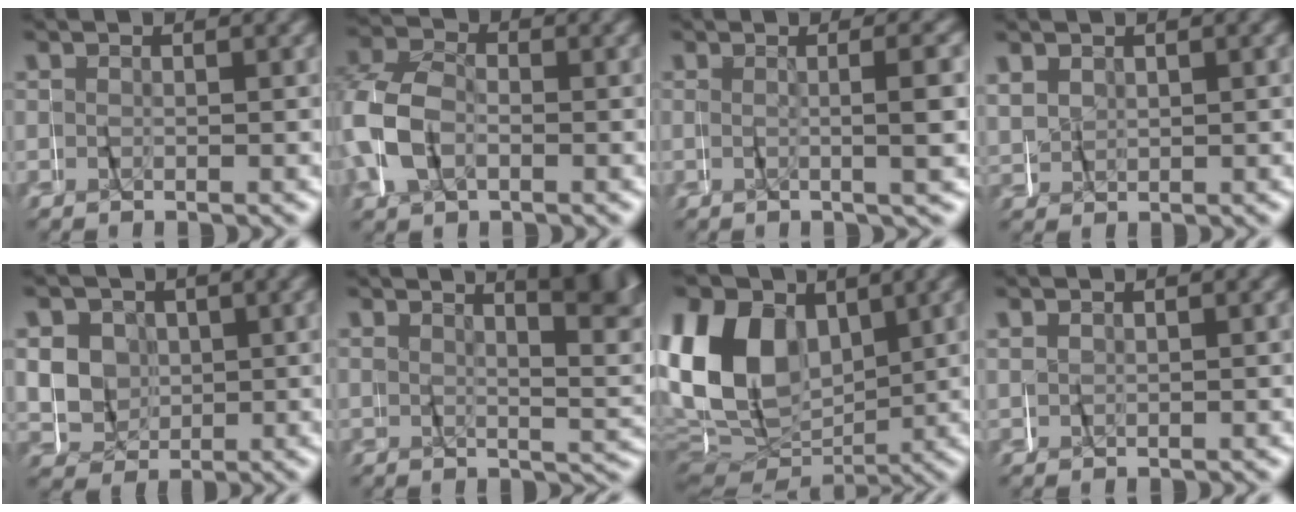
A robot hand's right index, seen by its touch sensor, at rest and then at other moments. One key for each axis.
{"total": 7.1, "fx": 0.0, "fy": 6.2, "fz": 3.5, "tx": -0.096, "ty": 0.002, "tz": -0.012}
{"total": 2.2, "fx": -0.5, "fy": -1.2, "fz": 1.8, "tx": -0.033, "ty": 0.005, "tz": -0.005}
{"total": 1.5, "fx": 1.1, "fy": 1.0, "fz": -0.2, "tx": -0.010, "ty": 0.003, "tz": 0.023}
{"total": 10.9, "fx": 1.7, "fy": 10.3, "fz": 2.9, "tx": -0.104, "ty": -0.014, "tz": 0.024}
{"total": 6.9, "fx": 2.9, "fy": 1.6, "fz": 6.1, "tx": -0.046, "ty": 0.020, "tz": 0.043}
{"total": 15.4, "fx": 2.5, "fy": 12.2, "fz": 9.1, "tx": -0.170, "ty": 0.003, "tz": 0.039}
{"total": 0.8, "fx": 0.7, "fy": 0.0, "fz": -0.3, "tx": 0.002, "ty": 0.003, "tz": 0.014}